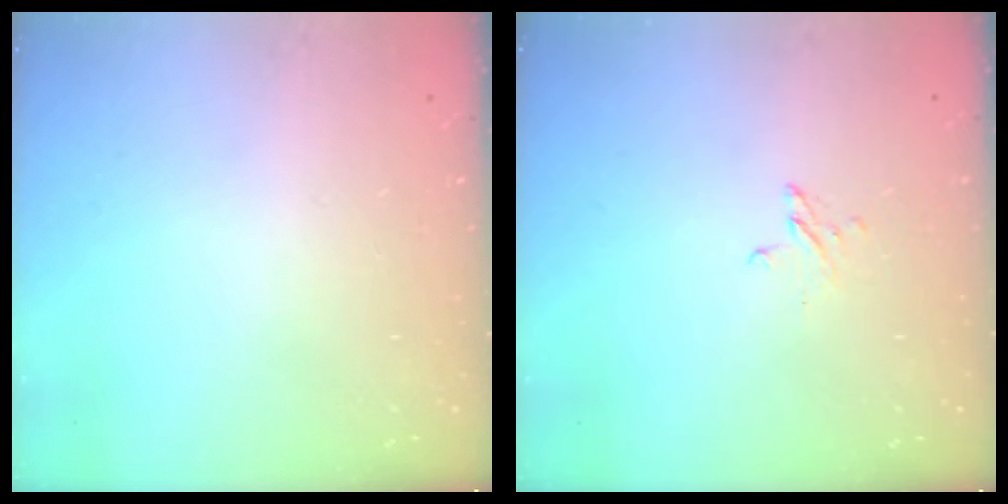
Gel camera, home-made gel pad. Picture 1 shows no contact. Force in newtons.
{"total": 2.4, "press": 2.4, "slide": 0.2}